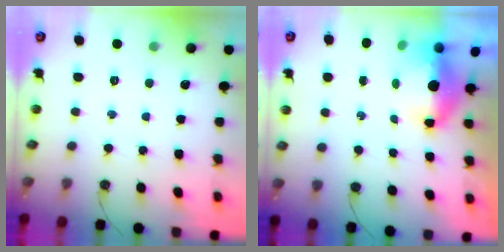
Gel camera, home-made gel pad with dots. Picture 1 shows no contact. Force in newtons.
{"total": 6.2, "press": 6.0, "slide": 1.2}